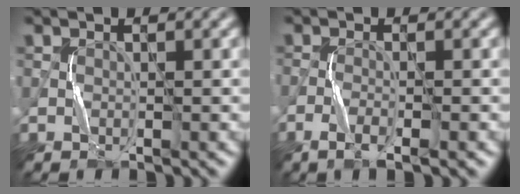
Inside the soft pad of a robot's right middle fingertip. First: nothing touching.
{"total": 2.4, "force": [-1.6, 0.1, 1.8], "torque": [-0.045, -0.002, -0.032]}